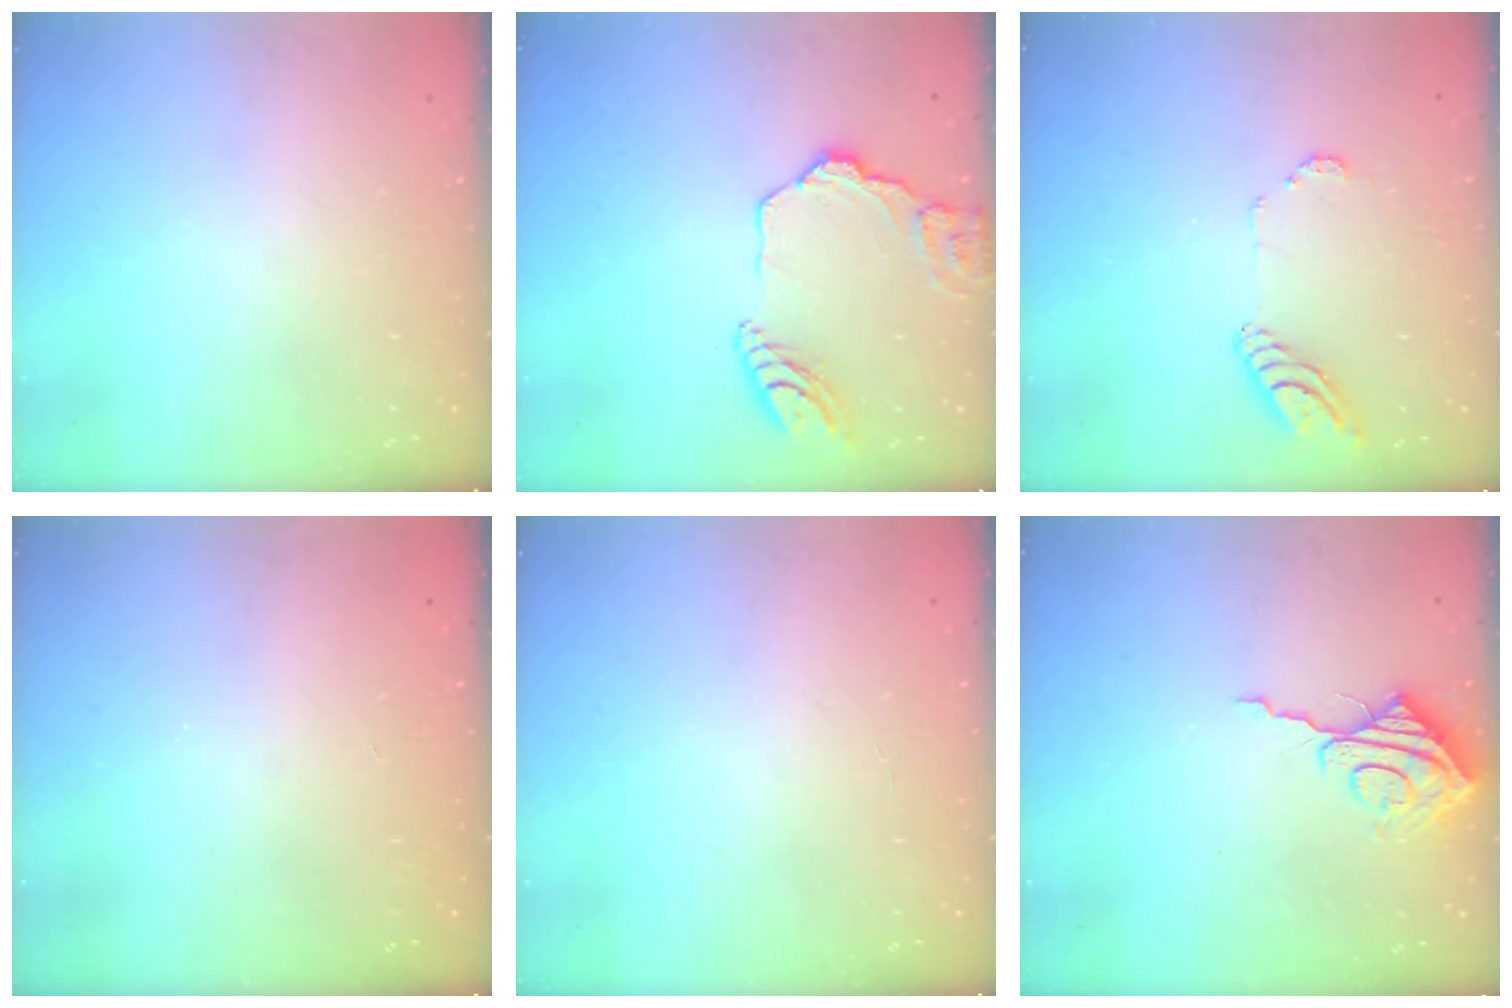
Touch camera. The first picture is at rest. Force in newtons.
{"total": 14.6, "press": 14.5, "slide": 1.6}
{"total": 9.8, "press": 9.7, "slide": 0.9}
{"total": 0.0}
{"total": 1.9, "press": 1.9, "slide": 0.2}
{"total": 9.1, "press": 9.1, "slide": 0.6}